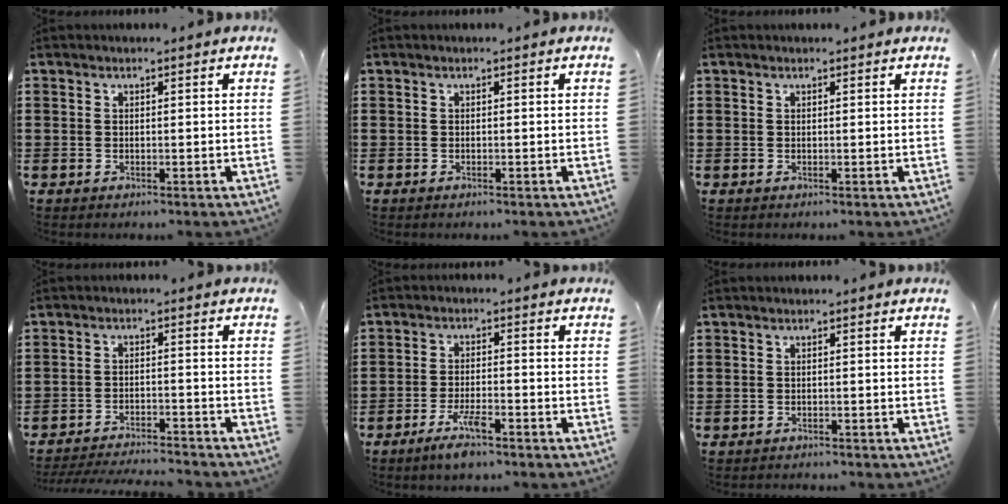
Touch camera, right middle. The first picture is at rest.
{"total": 0.0}
{"total": 0.0}
{"total": 3.9, "force": [-3.9, 0.1, 0.6], "torque": [-0.011, 0.001, -0.081]}
{"total": 4.7, "force": [-3.2, 0.8, 3.4], "torque": [-0.068, -0.002, -0.060]}
{"total": 0.7, "force": [-0.7, 0.1, -0.1], "torque": [0.000, 0.002, -0.017]}